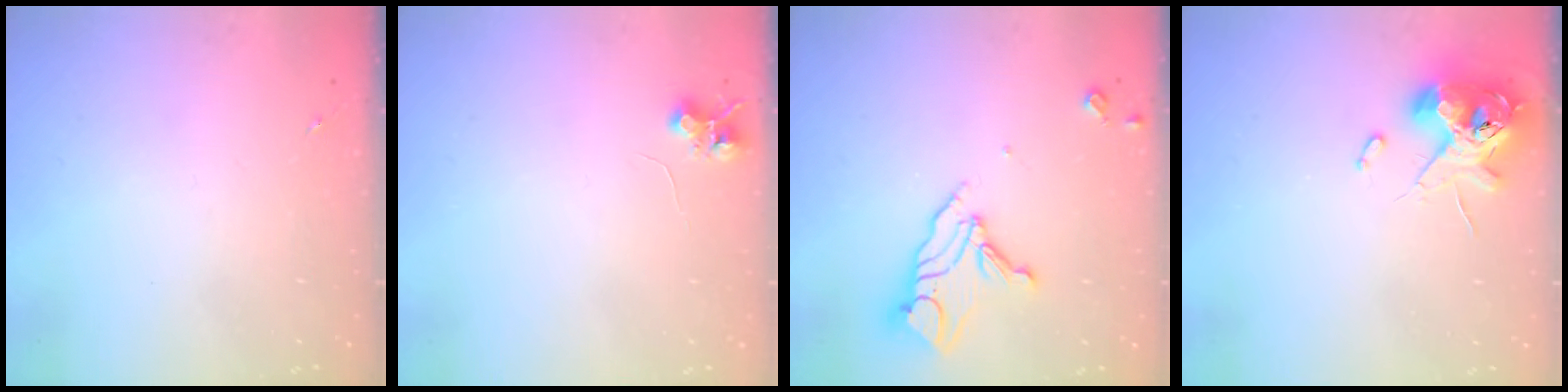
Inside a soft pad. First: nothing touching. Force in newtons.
{"total": 6.5, "press": 6.4, "slide": 0.9}
{"total": 12.2, "press": 12.1, "slide": 1.2}
{"total": 12.2, "press": 12.0, "slide": 2.0}